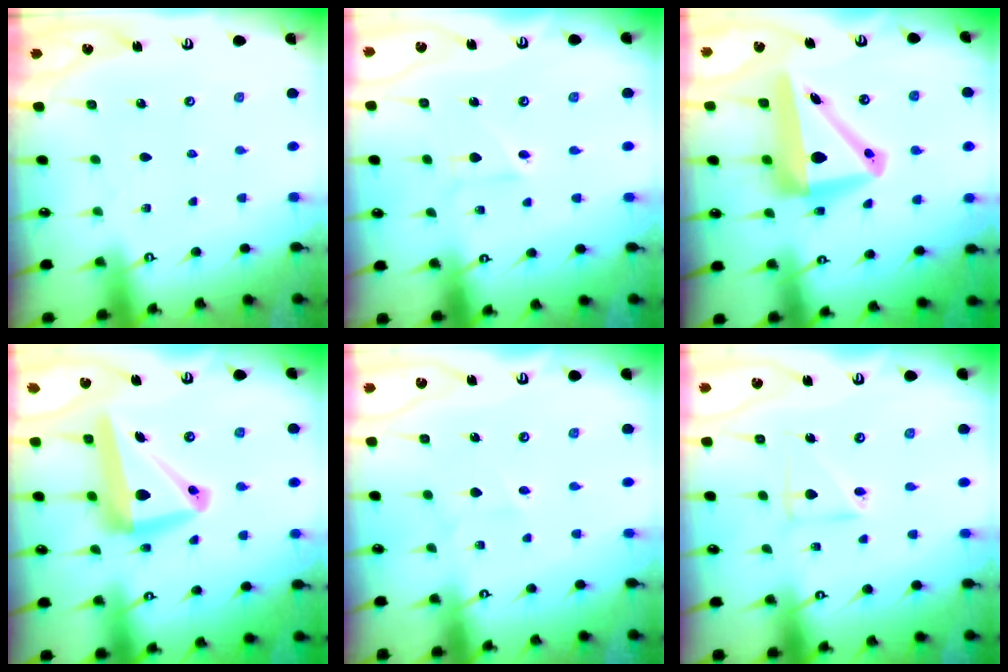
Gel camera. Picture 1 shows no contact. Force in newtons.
{"total": 2.9, "press": 2.9, "slide": 0.2}
{"total": 13.0, "press": 12.6, "slide": 3.4}
{"total": 15.6, "press": 15.3, "slide": 2.9}
{"total": 2.7, "press": 2.5, "slide": 0.9}
{"total": 7.4, "press": 7.3, "slide": 1.2}